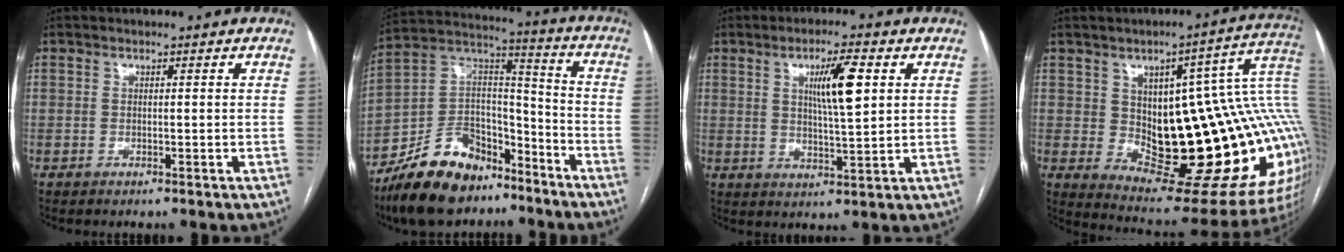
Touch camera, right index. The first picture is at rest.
{"total": 17.5, "force": [-13.1, 8.4, 8.1], "torque": [-0.149, 0.040, -0.229]}
{"total": 8.0, "force": [2.5, 0.9, 7.5], "torque": [-0.130, 0.002, 0.044]}
{"total": 28.5, "force": [1.0, 9.1, 26.9], "torque": [-0.266, 0.028, 0.038]}